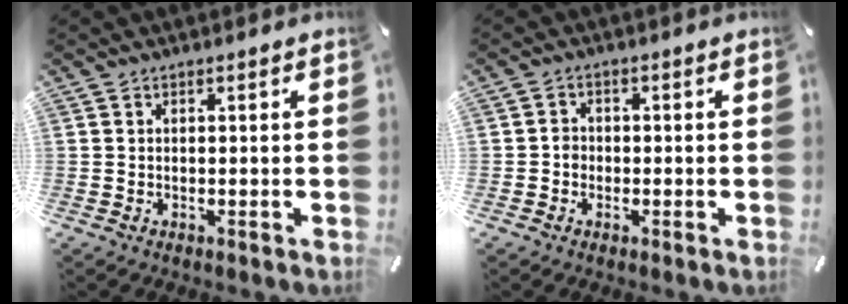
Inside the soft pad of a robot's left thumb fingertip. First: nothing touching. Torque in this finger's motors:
{"motor_torque": [-0.21, -0.25, 0.06, -0.10, -0.02]}